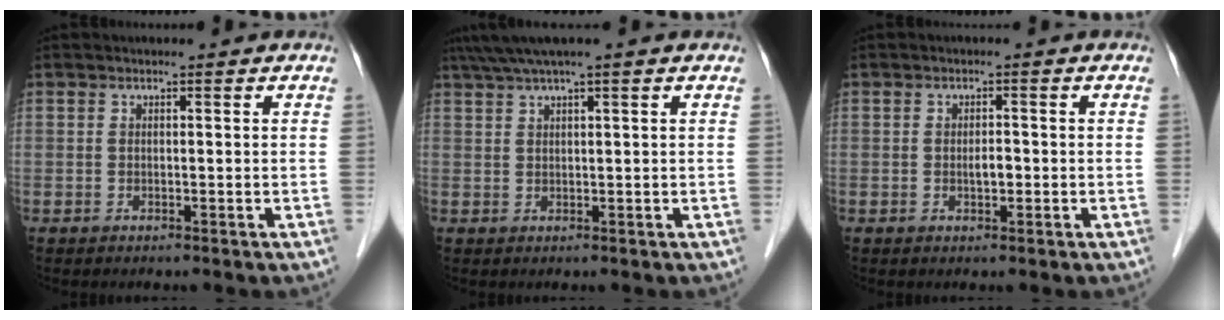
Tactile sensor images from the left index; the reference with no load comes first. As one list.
[{"total": 4.4, "force": [3.2, -0.8, 2.9], "torque": [-0.060, 0.029, 0.063]}, {"total": 1.7, "force": [-0.5, 0.6, 1.5], "torque": [-0.029, 0.000, -0.006]}]